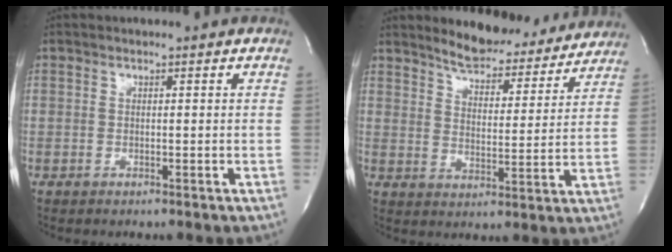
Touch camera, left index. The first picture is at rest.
{"total": 13.4, "force": [12.4, 3.5, 3.5], "torque": [-0.036, -0.016, 0.165]}